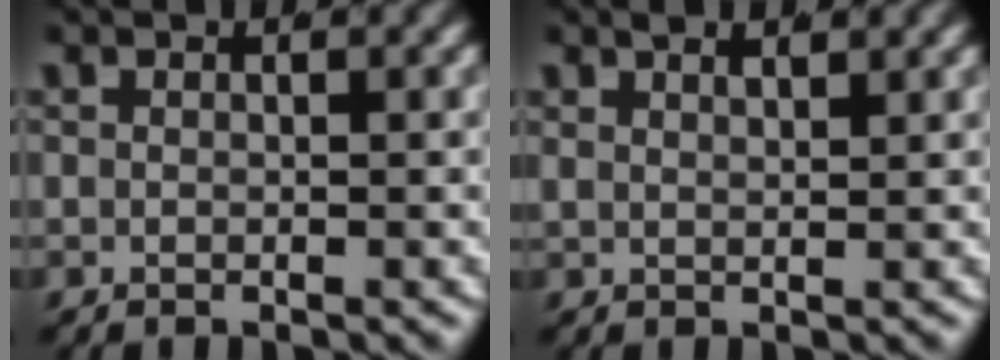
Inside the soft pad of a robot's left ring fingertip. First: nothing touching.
{"total": 1.9, "force": [1.6, 0.1, 1.0], "torque": [-0.009, -0.001, 0.032]}